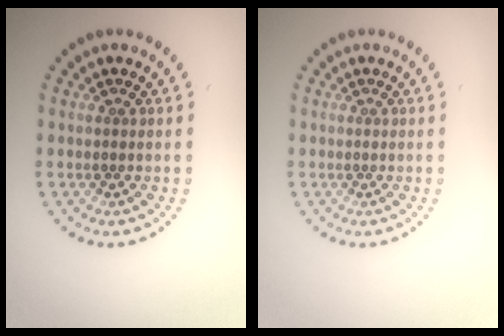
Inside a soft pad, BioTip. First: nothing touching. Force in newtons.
{"total": 0.0}